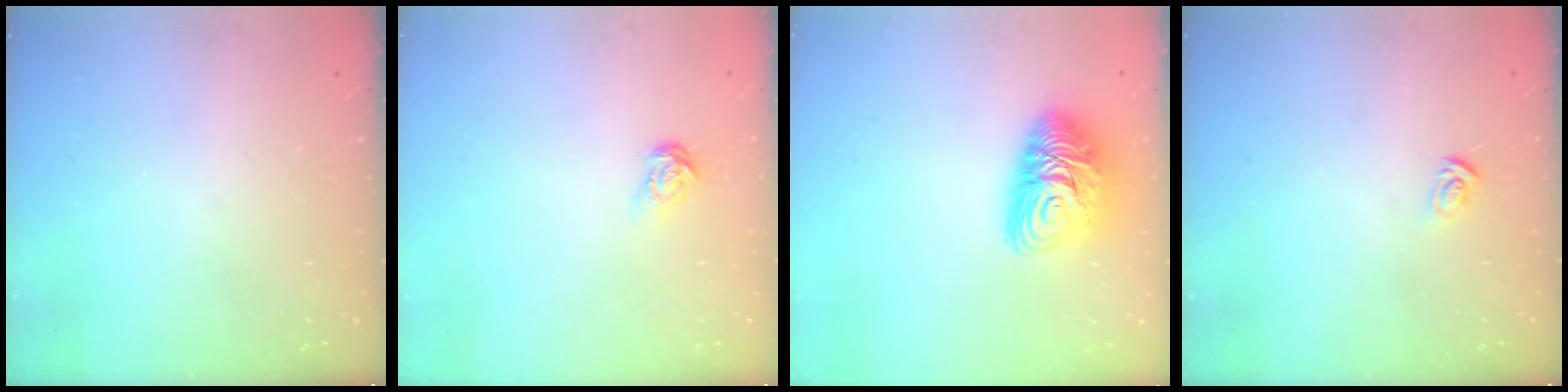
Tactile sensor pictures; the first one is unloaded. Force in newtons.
{"total": 4.3, "press": 4.3, "slide": 0.4}
{"total": 11.7, "press": 11.7, "slide": 1.0}
{"total": 3.2, "press": 3.2, "slide": 0.3}